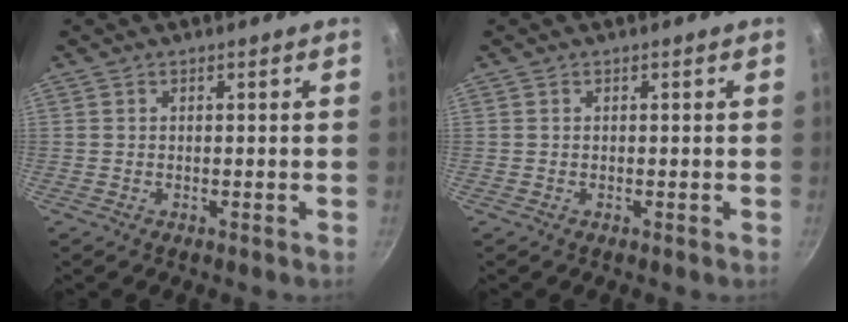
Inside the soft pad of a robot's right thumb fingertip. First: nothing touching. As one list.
[{"total": 0.0}]